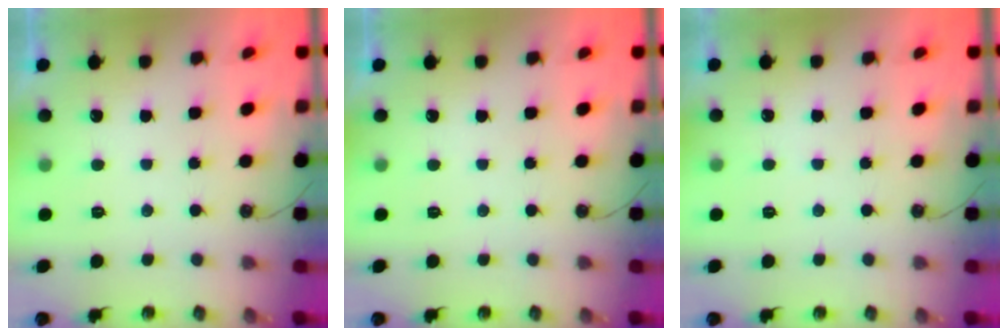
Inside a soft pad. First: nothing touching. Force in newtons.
{"total": 0.0}
{"total": 2.0, "press": 2.0, "slide": 0.4}